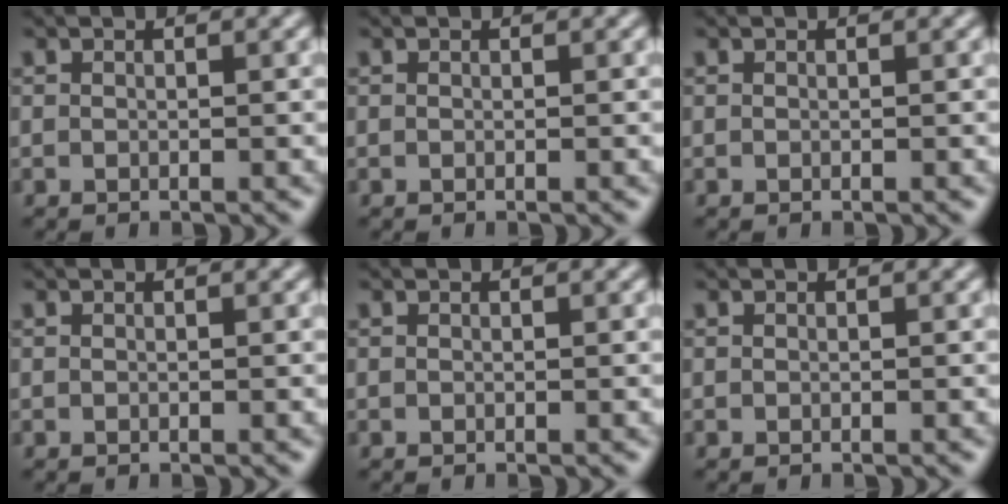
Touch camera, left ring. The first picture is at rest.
{"total": 0.0}
{"total": 0.0}
{"total": 0.0}
{"total": 0.0}
{"total": 0.0}